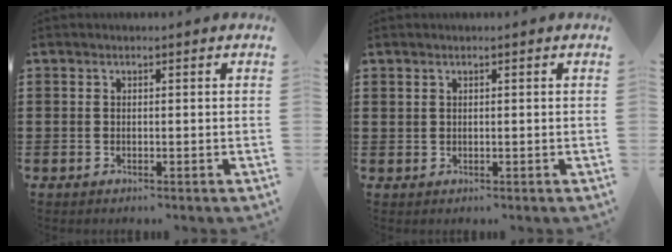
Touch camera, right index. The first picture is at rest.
{"total": 0.6, "force": [0.4, 0.3, 0.2], "torque": [-0.006, 0.001, 0.008]}